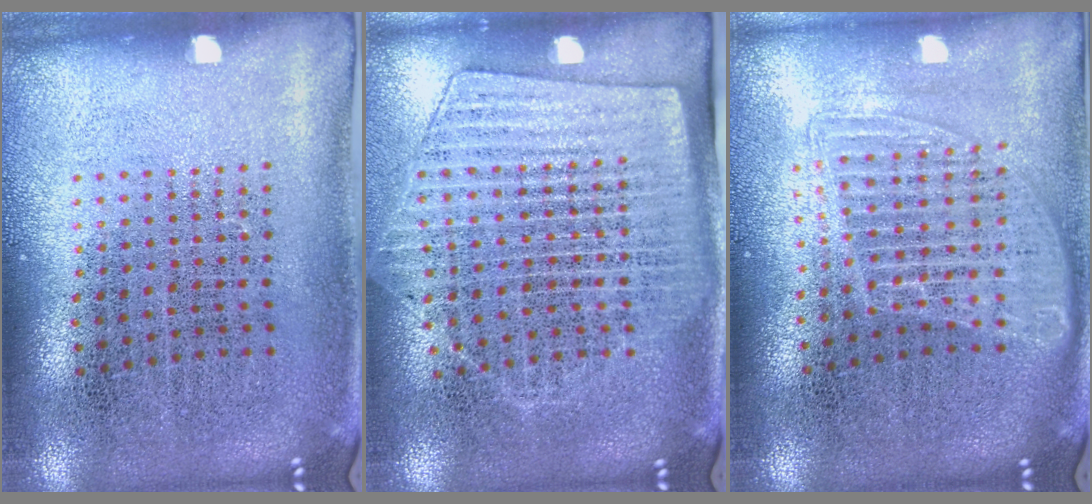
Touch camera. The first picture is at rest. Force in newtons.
{"total": 1.8, "press": 1.5, "slide": 1.0}
{"total": 1.5, "press": 1.3, "slide": 0.6}